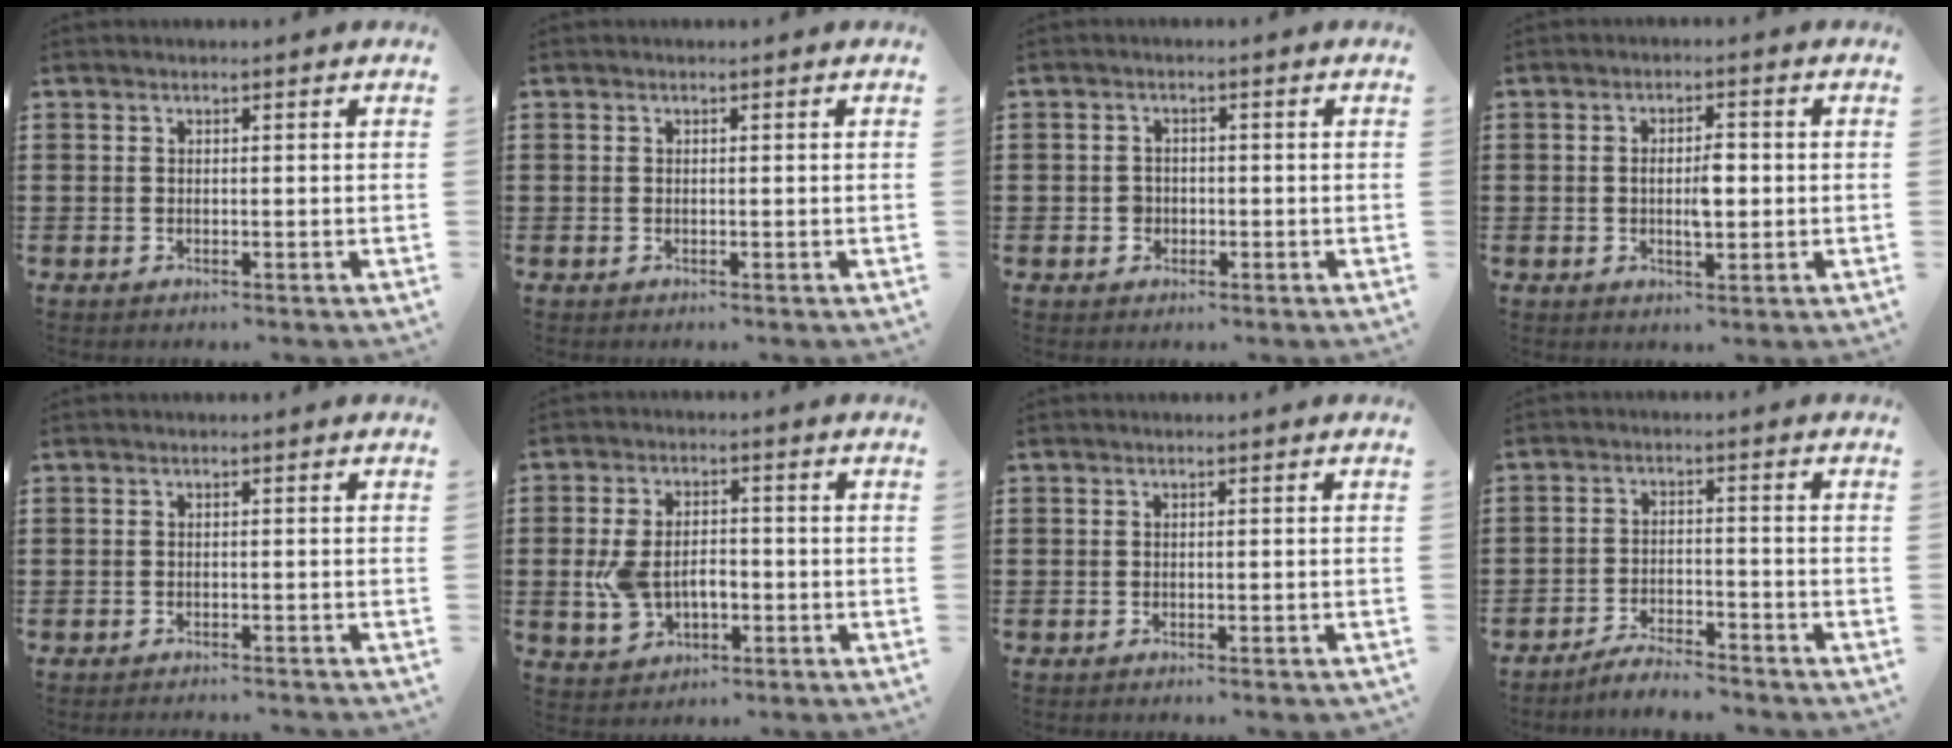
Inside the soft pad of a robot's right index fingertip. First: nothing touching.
{"total": 0.0}
{"total": 2.0, "force": [-0.6, 1.8, 0.6], "torque": [-0.016, 0.004, -0.014]}
{"total": 3.9, "force": [-0.1, 1.3, 3.7], "torque": [-0.068, 0.000, -0.003]}
{"total": 1.0, "force": [-1.0, -0.2, 0.0], "torque": [-0.003, -0.002, -0.020]}
{"total": 6.2, "force": [-1.1, 4.0, 4.7], "torque": [-0.113, 0.001, -0.026]}
{"total": 0.5, "force": [-0.5, -0.1, 0.1], "torque": [-0.003, -0.004, -0.009]}
{"total": 4.1, "force": [-4.0, 0.1, 0.8], "torque": [-0.025, 0.002, -0.084]}